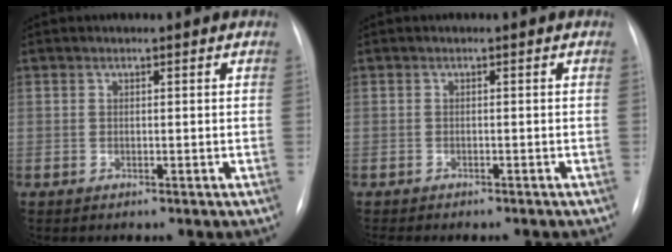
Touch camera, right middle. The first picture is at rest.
{"total": 4.6, "force": [-4.0, 1.0, 2.1], "torque": [-0.026, -0.007, -0.044]}